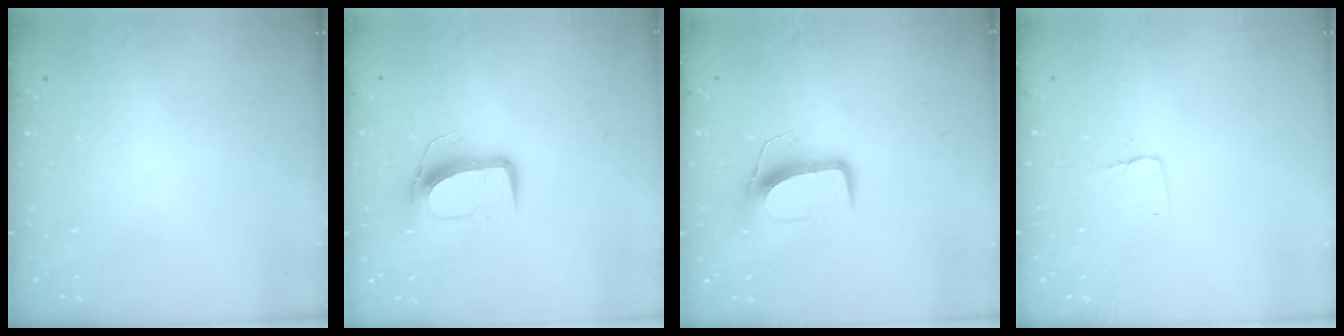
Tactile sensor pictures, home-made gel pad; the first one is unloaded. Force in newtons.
{"total": 9.8, "press": 9.8, "slide": 1.0}
{"total": 9.8, "press": 9.8, "slide": 0.8}
{"total": 2.9, "press": 2.9, "slide": 0.2}